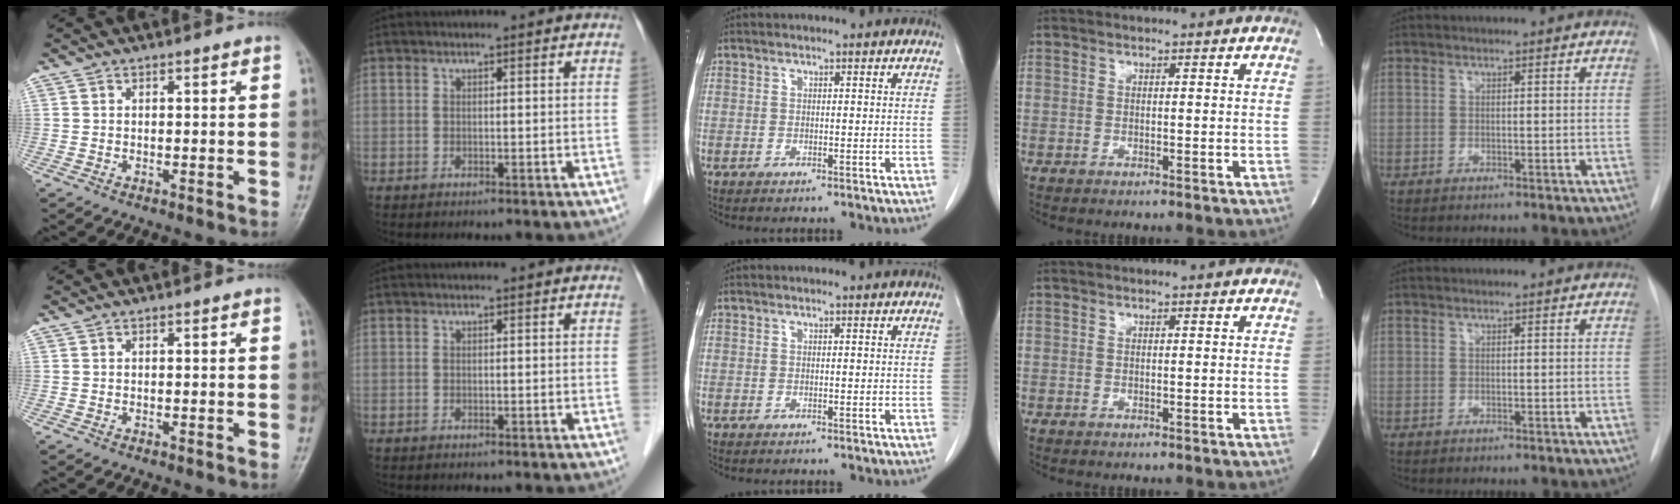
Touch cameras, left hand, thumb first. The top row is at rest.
{}